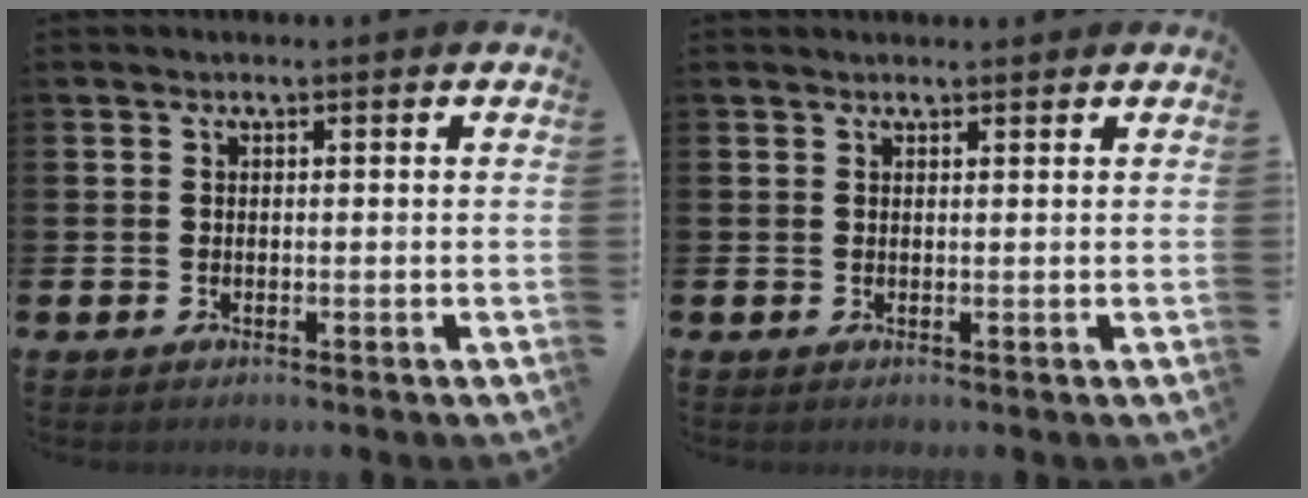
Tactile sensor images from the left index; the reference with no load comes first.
{"total": 0.7, "force": [0.7, 0.0, 0.0], "torque": [0.007, -0.003, 0.011]}